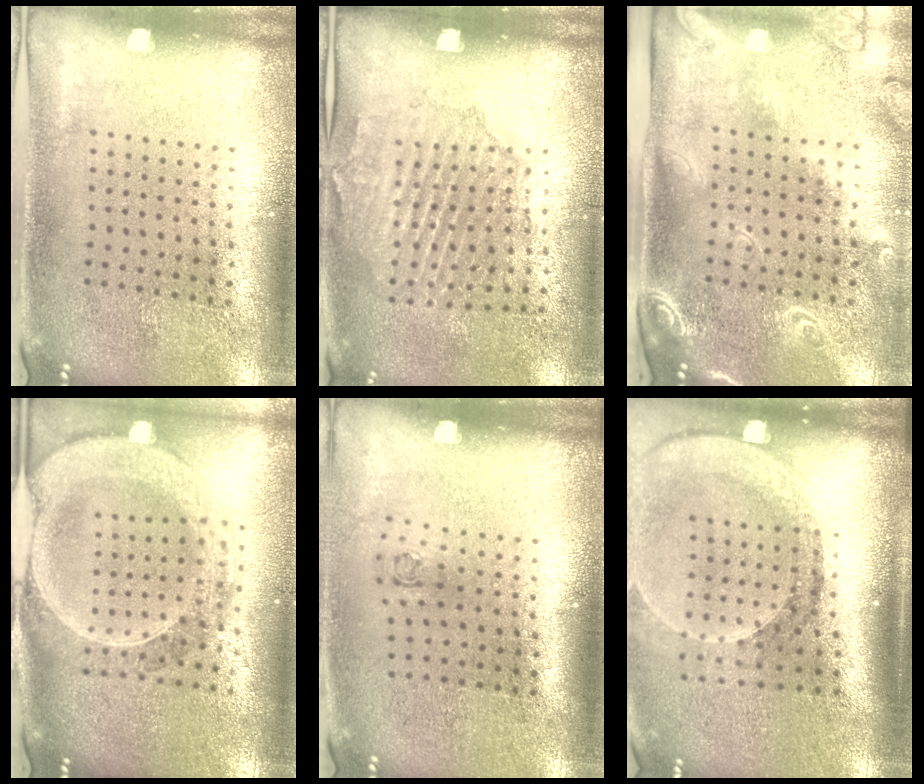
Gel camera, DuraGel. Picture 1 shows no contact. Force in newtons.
{"total": 1.6, "press": 1.4, "slide": 0.7}
{"total": 2.4, "press": 1.9, "slide": 1.4}
{"total": 2.8, "press": 2.4, "slide": 1.3}
{"total": 0.7, "press": 0.3, "slide": 0.7}
{"total": 2.8, "press": 2.1, "slide": 1.8}